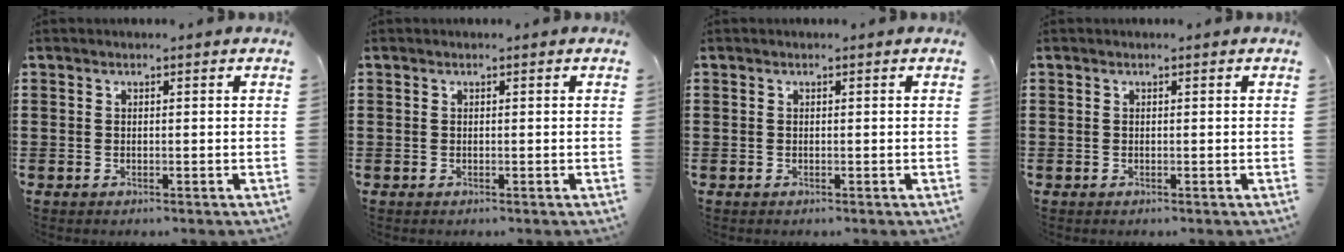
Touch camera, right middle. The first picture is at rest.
{"total": 0.0}
{"total": 0.0}
{"total": 0.0}